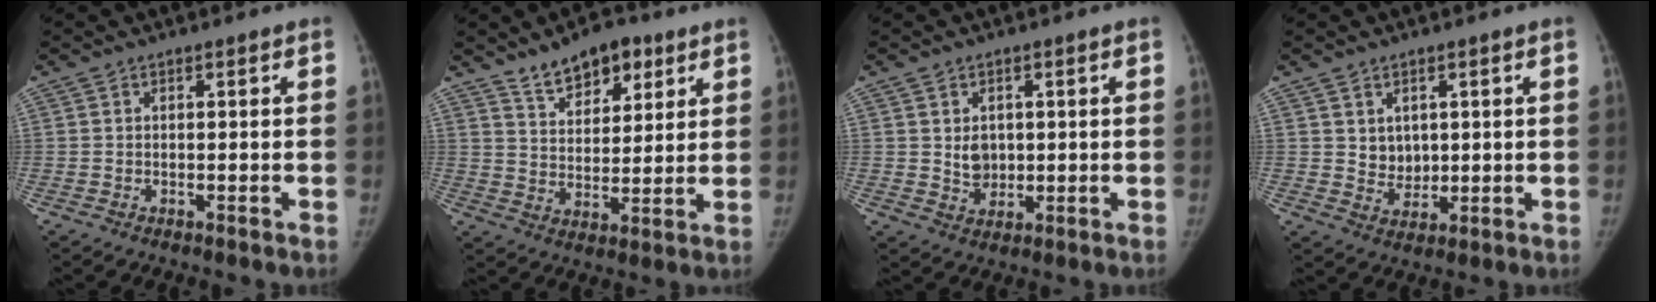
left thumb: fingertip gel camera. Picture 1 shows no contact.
{"total": 10.4, "force": [6.9, 5.4, 5.5], "torque": [-0.053, -0.038, 0.117]}
{"total": 4.1, "force": [0.6, 3.4, 2.2], "torque": [-0.016, -0.007, 0.018]}
{"total": 4.1, "force": [1.3, 3.4, 1.7], "torque": [-0.007, -0.014, 0.032]}